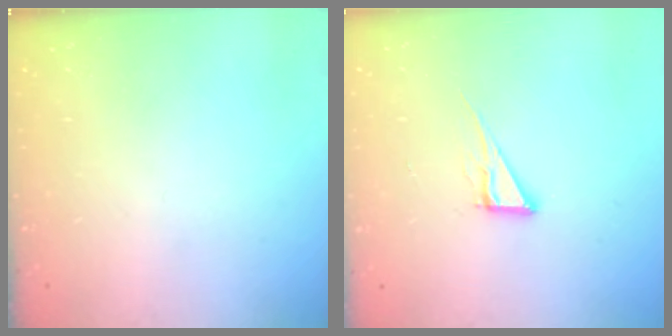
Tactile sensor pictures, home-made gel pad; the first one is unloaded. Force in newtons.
{"total": 6.8, "press": 6.8, "slide": 0.2}